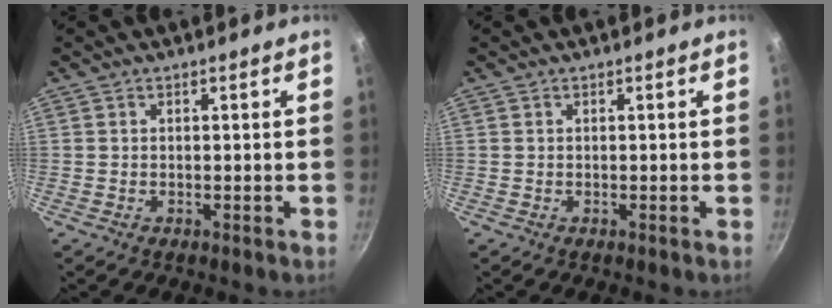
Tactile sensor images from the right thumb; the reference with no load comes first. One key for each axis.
{"total": 0.0}